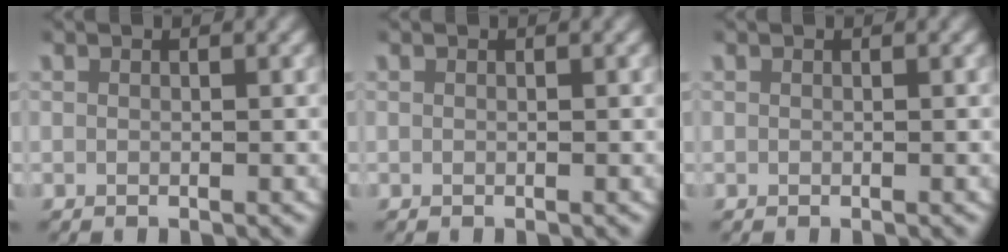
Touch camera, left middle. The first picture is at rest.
{"total": 0.0}
{"total": 0.0}